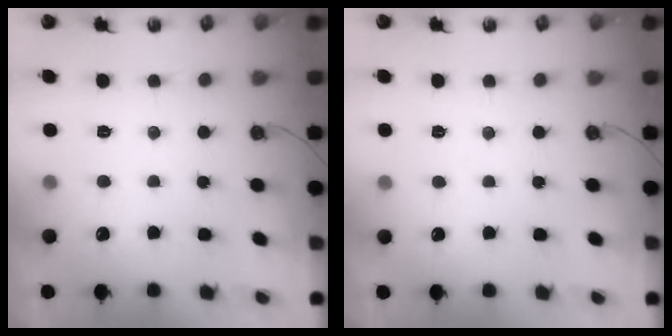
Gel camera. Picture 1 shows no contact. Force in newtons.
{"total": 3.2, "press": 3.1, "slide": 0.6}